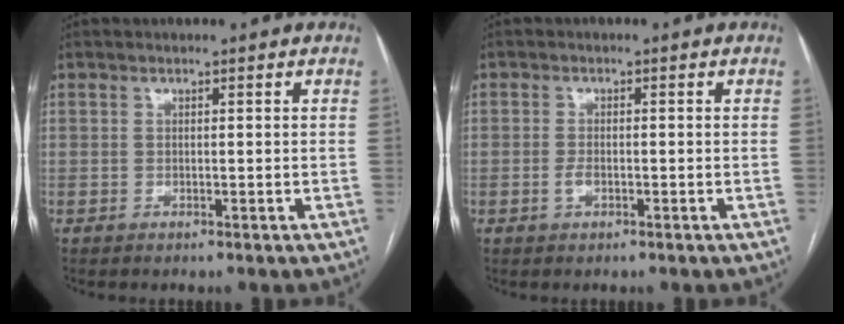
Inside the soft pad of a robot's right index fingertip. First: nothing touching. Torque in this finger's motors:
{"motor_torque": [0.20, -0.11, -0.10, -0.03]}